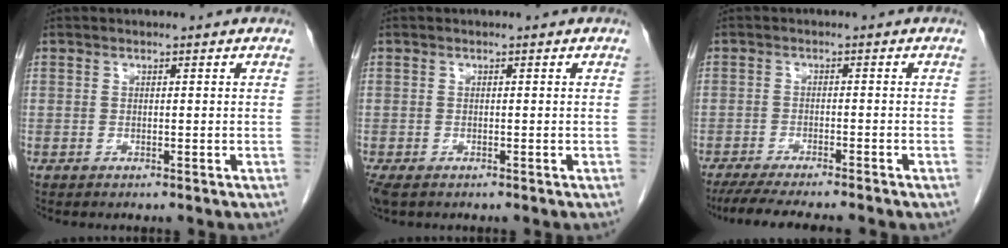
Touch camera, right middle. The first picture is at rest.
{"total": 3.2, "force": [-2.0, 1.6, 1.9], "torque": [-0.044, -0.011, -0.033]}
{"total": 10.6, "force": [-9.0, 1.0, 5.6], "torque": [-0.075, -0.015, -0.131]}